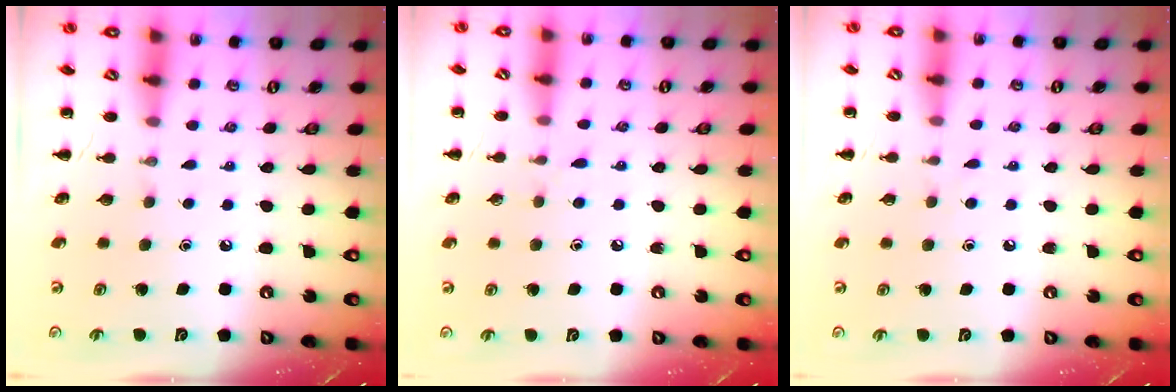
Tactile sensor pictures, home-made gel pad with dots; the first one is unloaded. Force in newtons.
{"total": 4.0, "press": 3.5, "slide": 2.0}
{"total": 2.9, "press": 2.8, "slide": 1.0}